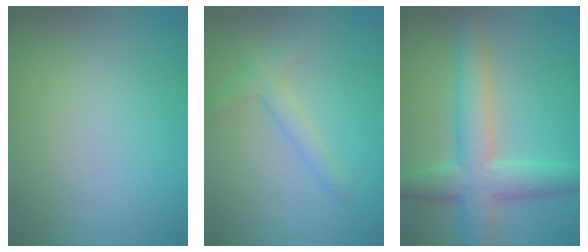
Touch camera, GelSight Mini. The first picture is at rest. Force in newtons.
{"total": 1.9, "press": 1.9, "slide": 0.1}
{"total": 6.0, "press": 6.0, "slide": 0.4}